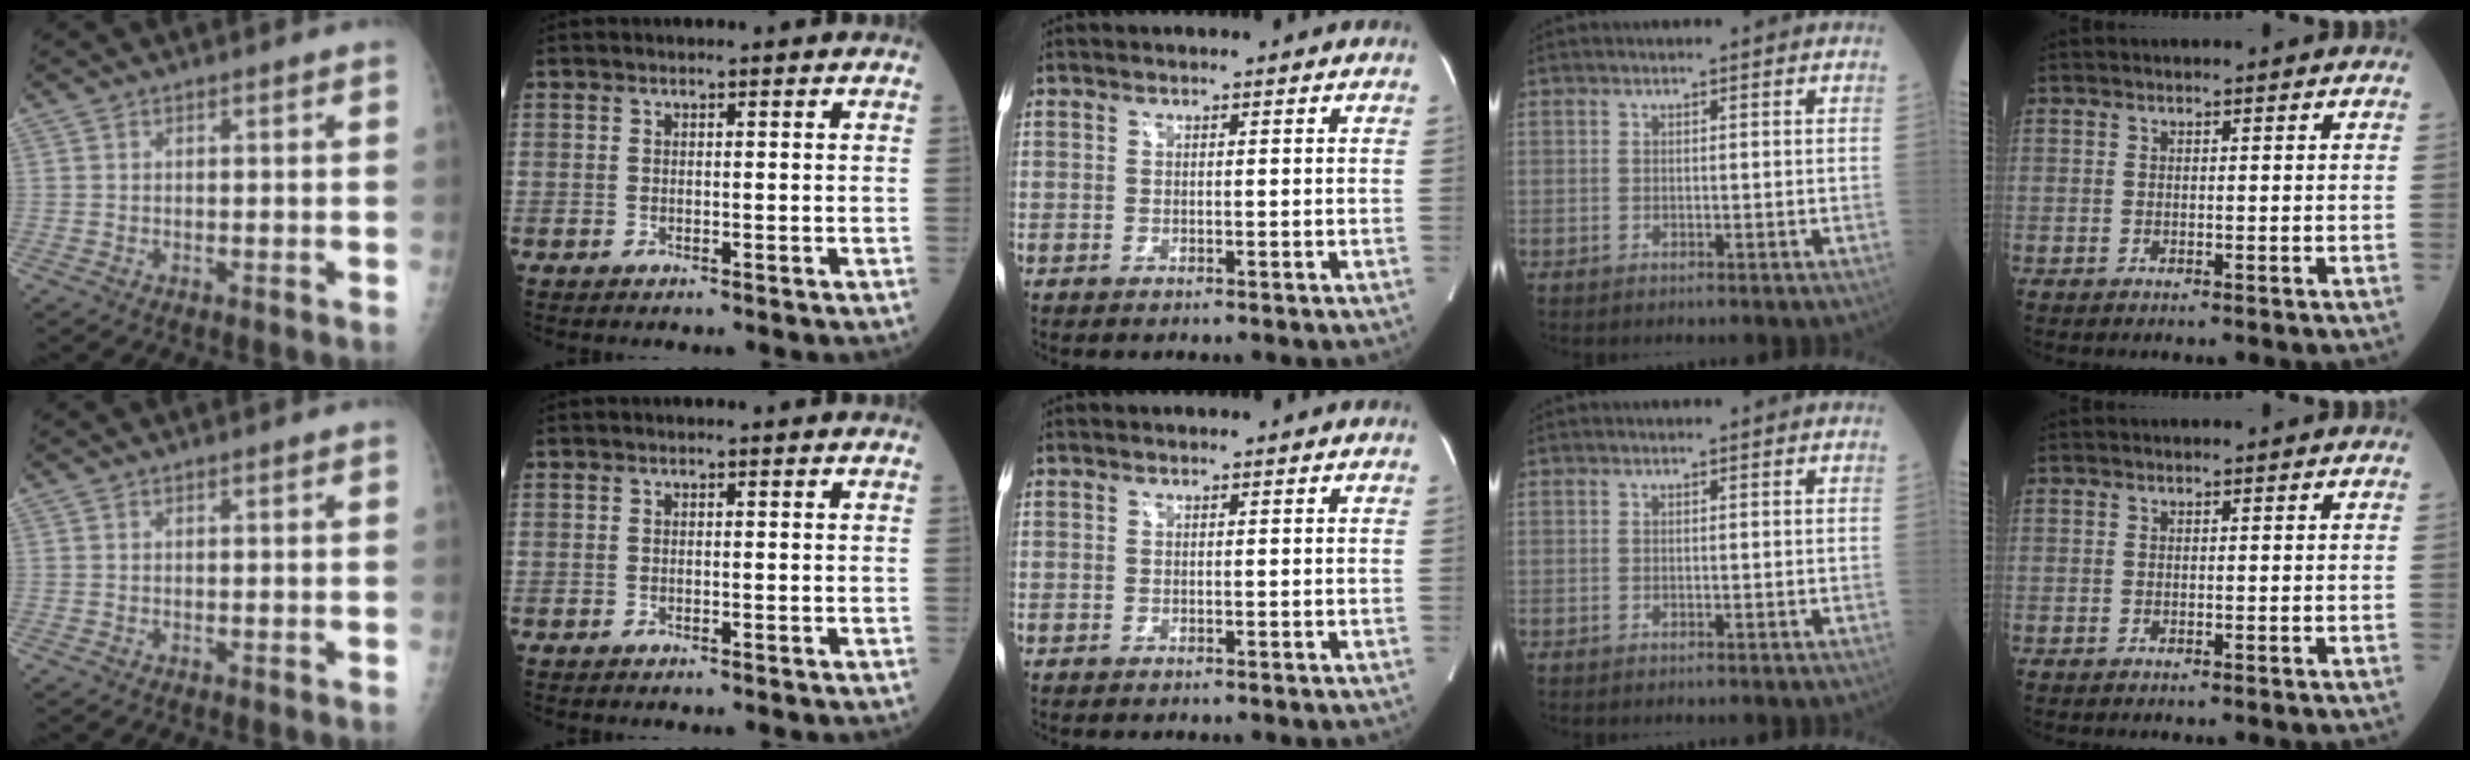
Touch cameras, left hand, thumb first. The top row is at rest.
{}